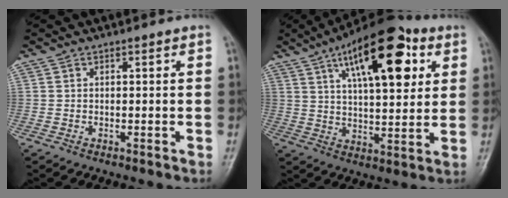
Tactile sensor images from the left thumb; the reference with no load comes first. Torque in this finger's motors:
{"motor_torque": [0.73, 0.74, 1.95, -0.81, 0.22]}